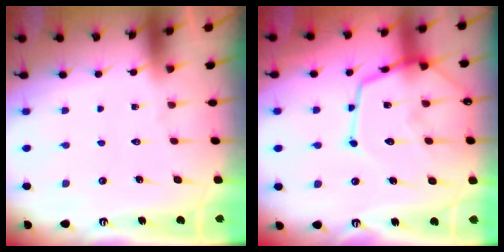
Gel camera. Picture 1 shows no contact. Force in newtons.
{"total": 17.7, "press": 17.6, "slide": 1.7}